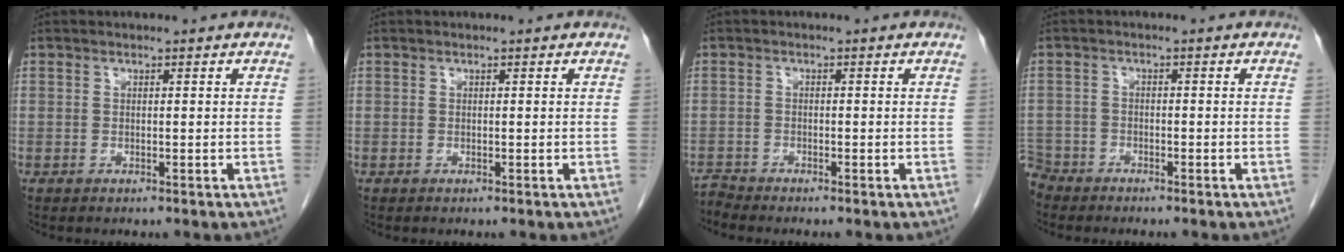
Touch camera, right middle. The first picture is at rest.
{"total": 0.0}
{"total": 1.8, "force": [-1.5, -0.6, -0.6], "torque": [0.012, -0.015, -0.030]}
{"total": 4.2, "force": [-3.9, 1.5, -0.2], "torque": [0.007, -0.006, -0.079]}